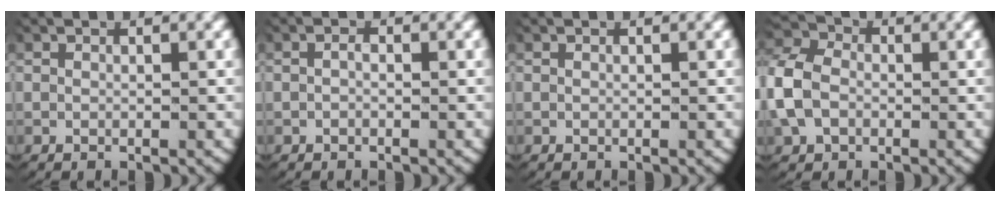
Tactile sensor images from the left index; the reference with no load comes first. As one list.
[{"total": 0.7, "force": [-0.2, 0.4, 0.6], "torque": [-0.014, -0.003, -0.001]}, {"total": 0.0}, {"total": 5.5, "force": [-0.1, 4.8, 2.8], "torque": [-0.077, 0.000, -0.007]}]